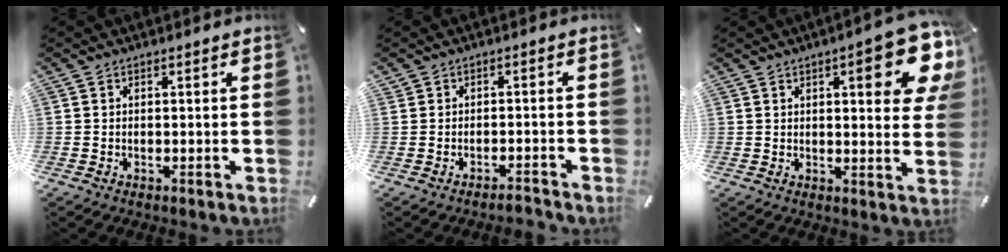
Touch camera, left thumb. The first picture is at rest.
{"total": 2.4, "force": [-2.2, 0.9, 0.6], "torque": [-0.010, 0.015, -0.044]}
{"total": 14.2, "force": [6.6, 4.4, 11.8], "torque": [-0.144, -0.037, 0.100]}